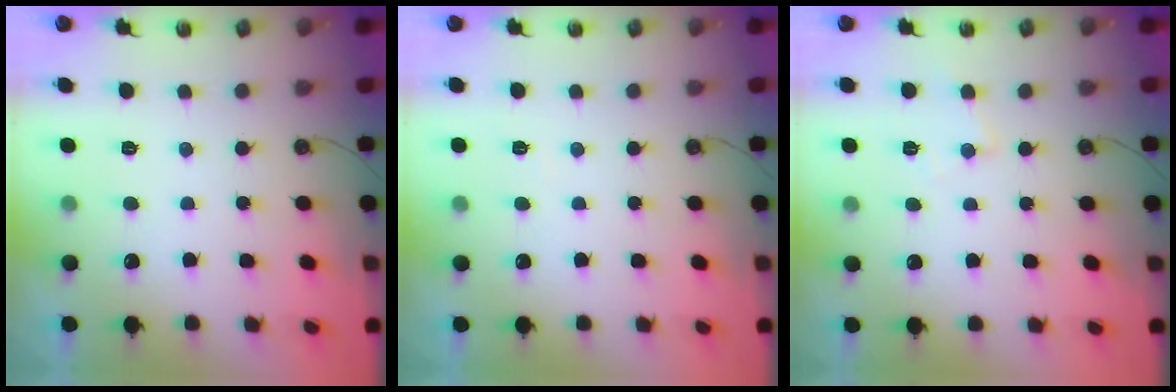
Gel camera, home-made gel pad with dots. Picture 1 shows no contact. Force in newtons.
{"total": 2.7, "press": 2.7, "slide": 0.5}
{"total": 6.0, "press": 6.0, "slide": 0.7}